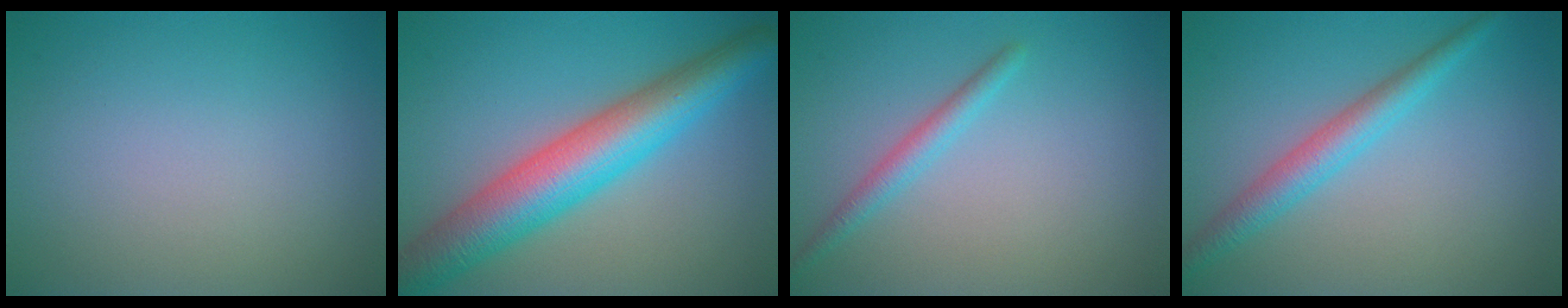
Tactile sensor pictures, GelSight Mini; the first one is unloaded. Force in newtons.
{"total": 8.5, "press": 8.5, "slide": 0.2}
{"total": 1.8, "press": 1.8, "slide": 0.0}
{"total": 3.3, "press": 3.2, "slide": 0.1}